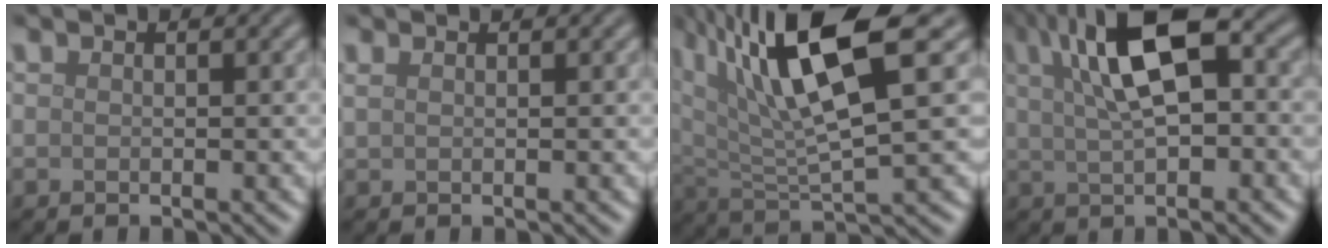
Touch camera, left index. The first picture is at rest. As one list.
[{"total": 1.1, "force": [0.9, 0.3, 0.5], "torque": [-0.015, 0.000, 0.017]}, {"total": 11.0, "force": [5.1, 3.0, 9.2], "torque": [-0.173, 0.011, 0.094]}, {"total": 10.0, "force": [2.8, 3.9, 8.8], "torque": [-0.142, 0.018, 0.035]}]